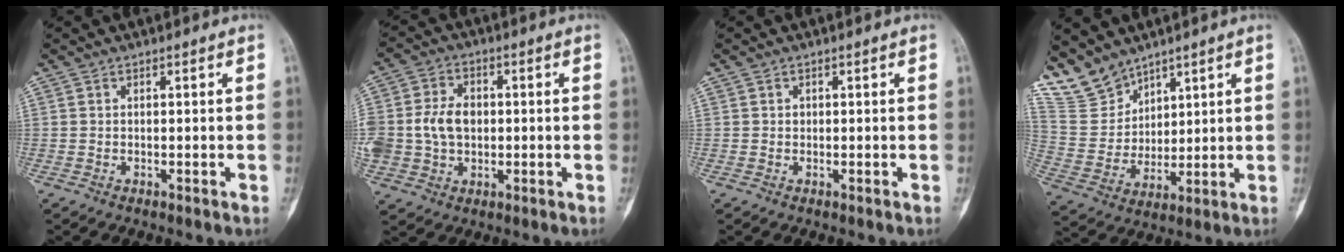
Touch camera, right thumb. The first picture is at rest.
{"total": 10.7, "force": [0.1, 8.1, 6.9], "torque": [-0.125, 0.013, 0.007]}
{"total": 0.5, "force": [0.1, 0.5, 0.2], "torque": [0.002, 0.002, 0.001]}
{"total": 9.9, "force": [8.4, 5.1, 1.1], "torque": [-0.005, -0.056, 0.189]}